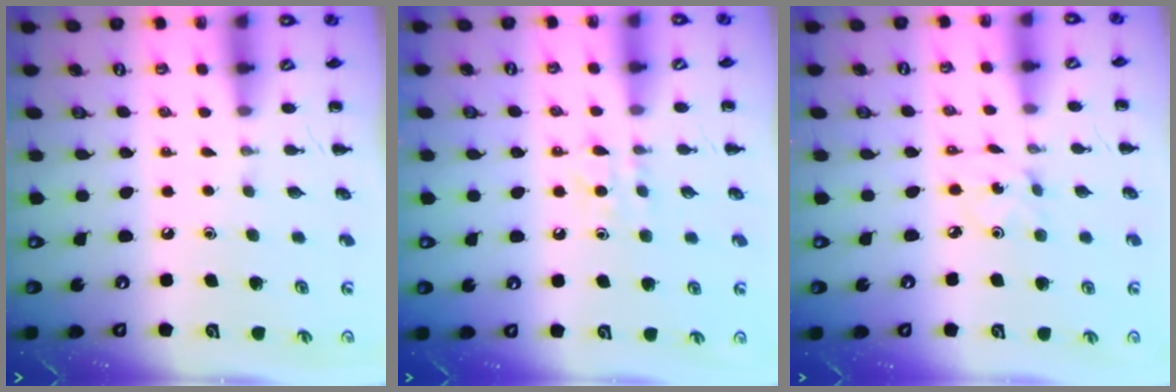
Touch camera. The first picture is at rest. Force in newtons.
{"total": 5.5, "press": 5.3, "slide": 1.5}
{"total": 1.0, "press": 1.0, "slide": 0.2}